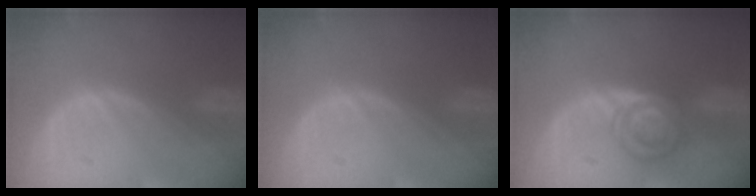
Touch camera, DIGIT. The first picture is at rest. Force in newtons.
{"total": 0.0}
{"total": 5.2, "press": 5.2, "slide": 0.4}